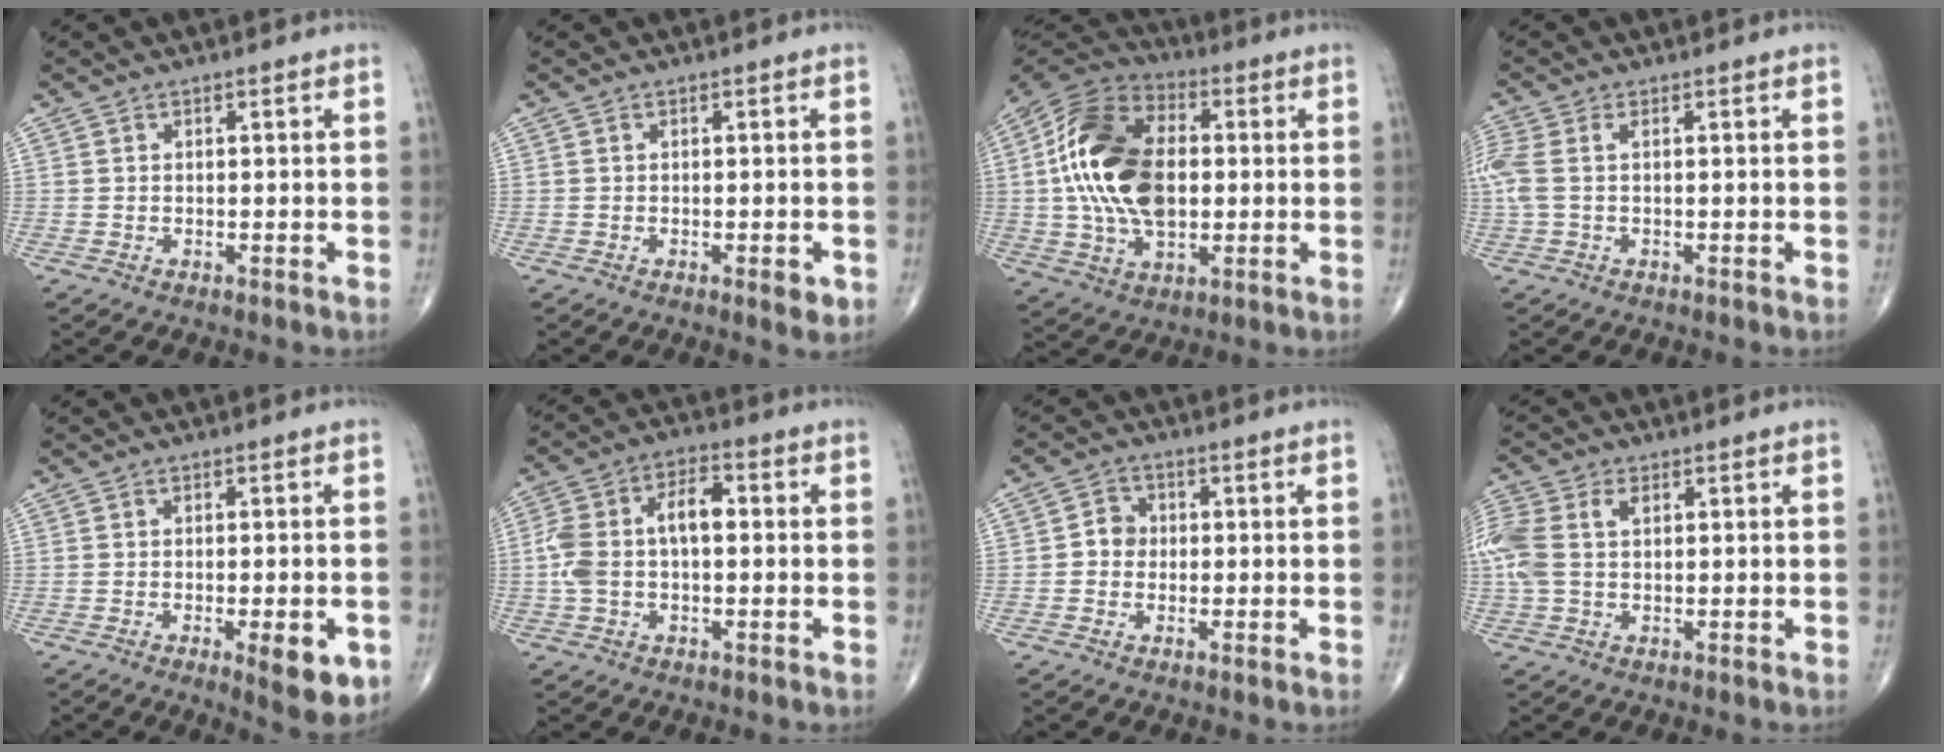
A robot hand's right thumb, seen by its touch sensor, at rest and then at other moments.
{"total": 2.5, "force": [-0.9, 0.9, 2.2], "torque": [-0.024, -0.003, -0.010]}
{"total": 20.8, "force": [1.2, 12.7, 16.4], "torque": [-0.306, 0.010, 0.017]}
{"total": 5.3, "force": [0.4, 2.5, 4.7], "torque": [-0.152, 0.017, 0.009]}
{"total": 8.0, "force": [-2.8, 2.5, 7.1], "torque": [-0.080, -0.006, -0.032]}
{"total": 10.5, "force": [0.1, 5.8, 8.8], "torque": [-0.186, 0.038, 0.000]}
{"total": 3.4, "force": [-0.2, 3.1, 1.5], "torque": [-0.007, 0.011, -0.013]}
{"total": 9.7, "force": [1.7, 6.2, 7.3], "torque": [-0.205, 0.028, 0.037]}